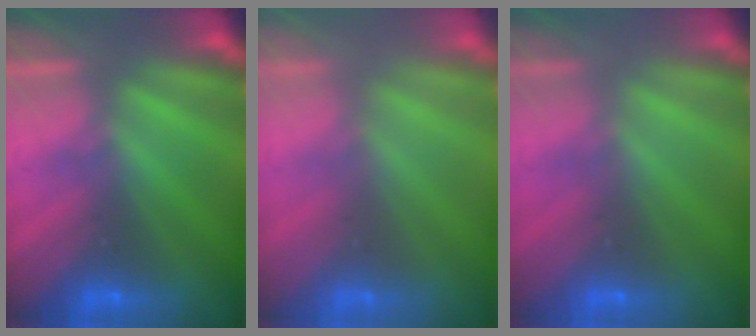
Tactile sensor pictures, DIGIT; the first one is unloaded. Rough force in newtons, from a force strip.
{"total": 2.9}
{"total": 3.7}